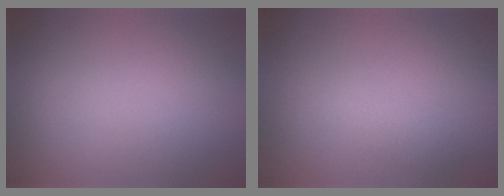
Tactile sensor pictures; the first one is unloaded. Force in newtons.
{"total": 1.3, "press": 1.3, "slide": 0.0}